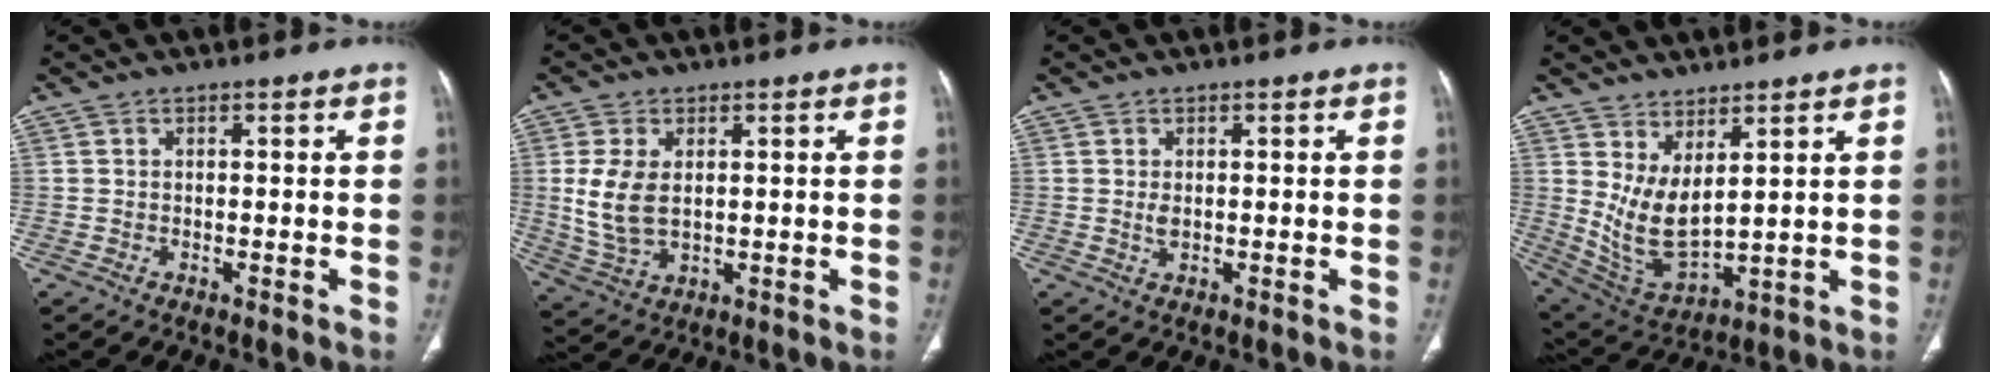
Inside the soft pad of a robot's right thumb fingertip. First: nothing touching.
{"total": 8.7, "force": [1.1, 5.3, 6.9], "torque": [-0.145, -0.009, 0.032]}
{"total": 1.3, "force": [0.1, 0.7, 1.1], "torque": [-0.021, -0.004, 0.006]}
{"total": 9.8, "force": [3.6, 4.2, 8.1], "torque": [-0.149, -0.042, 0.090]}